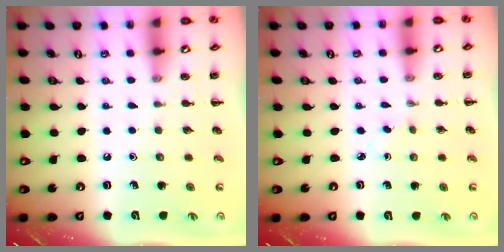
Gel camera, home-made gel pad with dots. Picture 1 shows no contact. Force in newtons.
{"total": 0.9, "press": 0.7, "slide": 0.5}